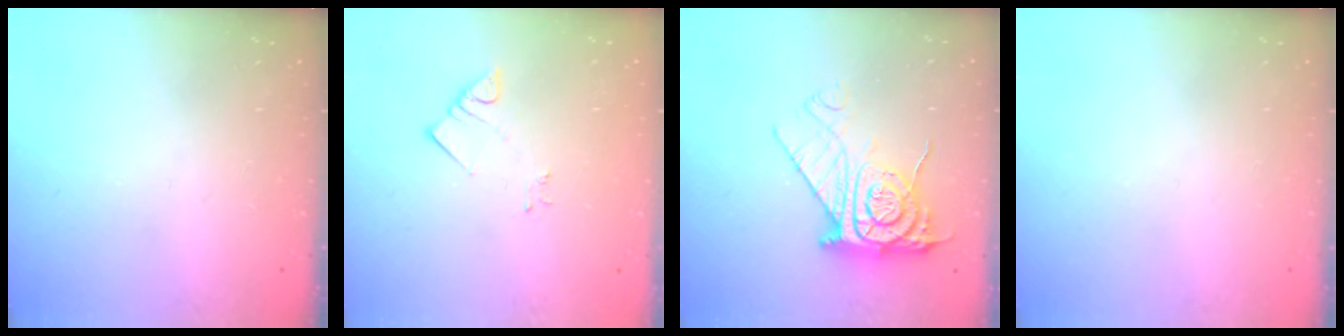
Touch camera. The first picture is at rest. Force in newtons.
{"total": 3.2, "press": 3.2, "slide": 0.4}
{"total": 12.3, "press": 12.3, "slide": 1.2}
{"total": 0.0}